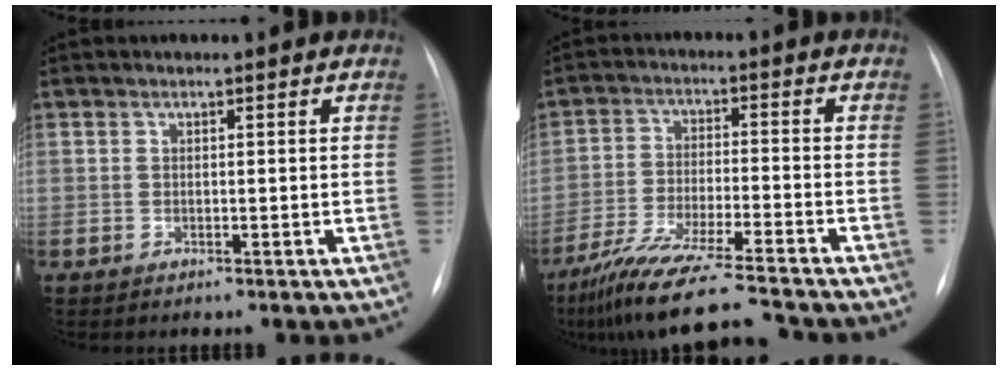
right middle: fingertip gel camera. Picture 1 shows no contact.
{"total": 14.1, "force": [-12.1, 0.2, 7.4], "torque": [-0.129, -0.032, -0.203]}